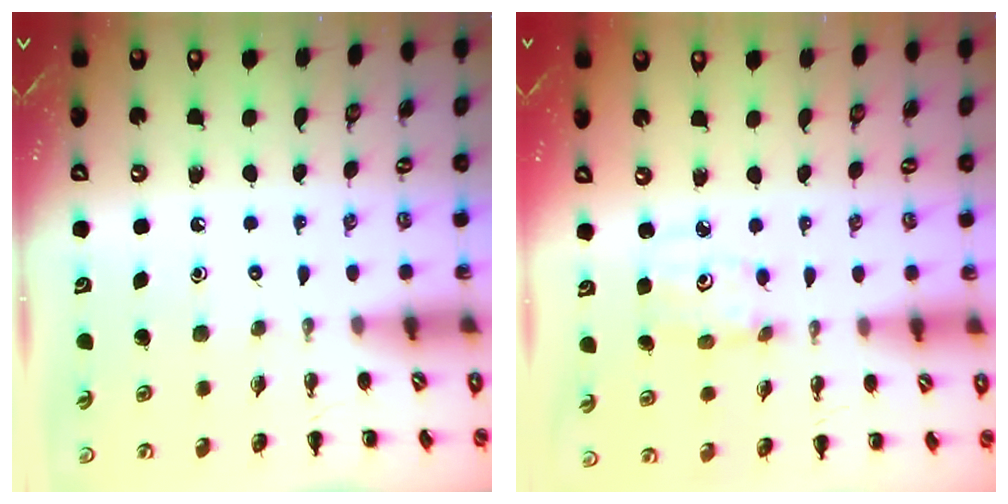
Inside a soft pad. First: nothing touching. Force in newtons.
{"total": 2.6, "press": 2.6, "slide": 0.3}